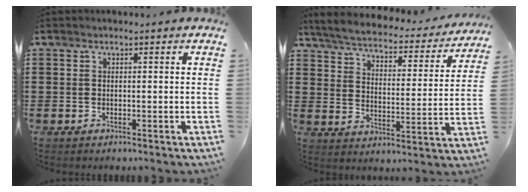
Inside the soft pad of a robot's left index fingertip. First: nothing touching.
{"total": 4.2, "force": [3.9, 0.1, 1.4], "torque": [-0.051, -0.031, 0.061]}